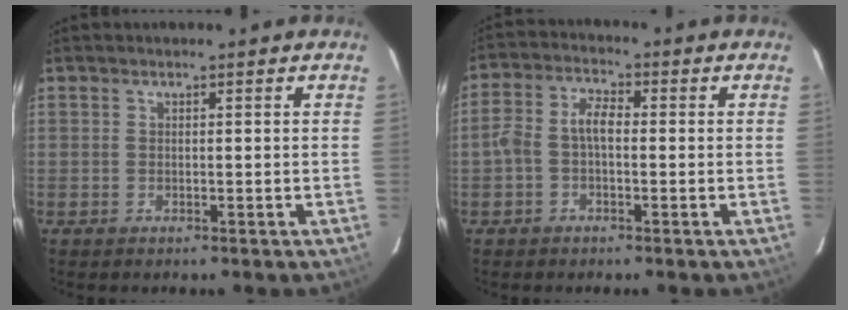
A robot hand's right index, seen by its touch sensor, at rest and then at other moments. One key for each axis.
{"total": 4.8, "fx": -0.9, "fy": 2.7, "fz": 3.9, "tx": -0.082, "ty": 0.020, "tz": -0.019}